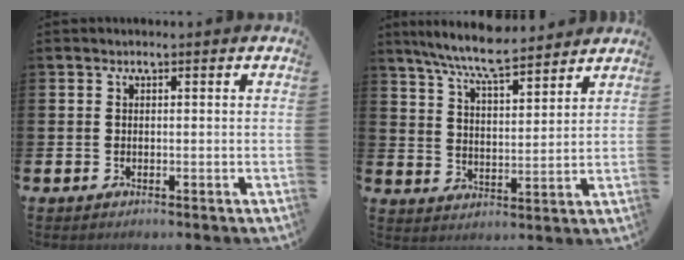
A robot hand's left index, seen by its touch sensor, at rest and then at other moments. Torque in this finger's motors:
{"motor_torque": [1.12, -1.02, 0.62, 0.21]}